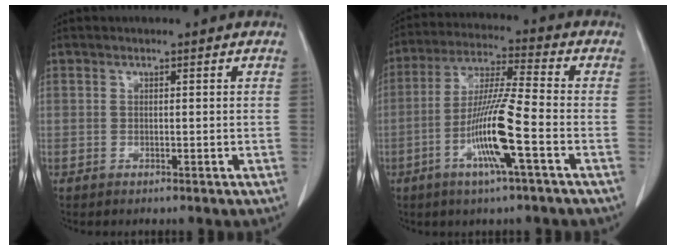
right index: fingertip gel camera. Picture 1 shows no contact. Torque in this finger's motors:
{"motor_torque": [2.04, -0.09, 1.05, 0.16]}